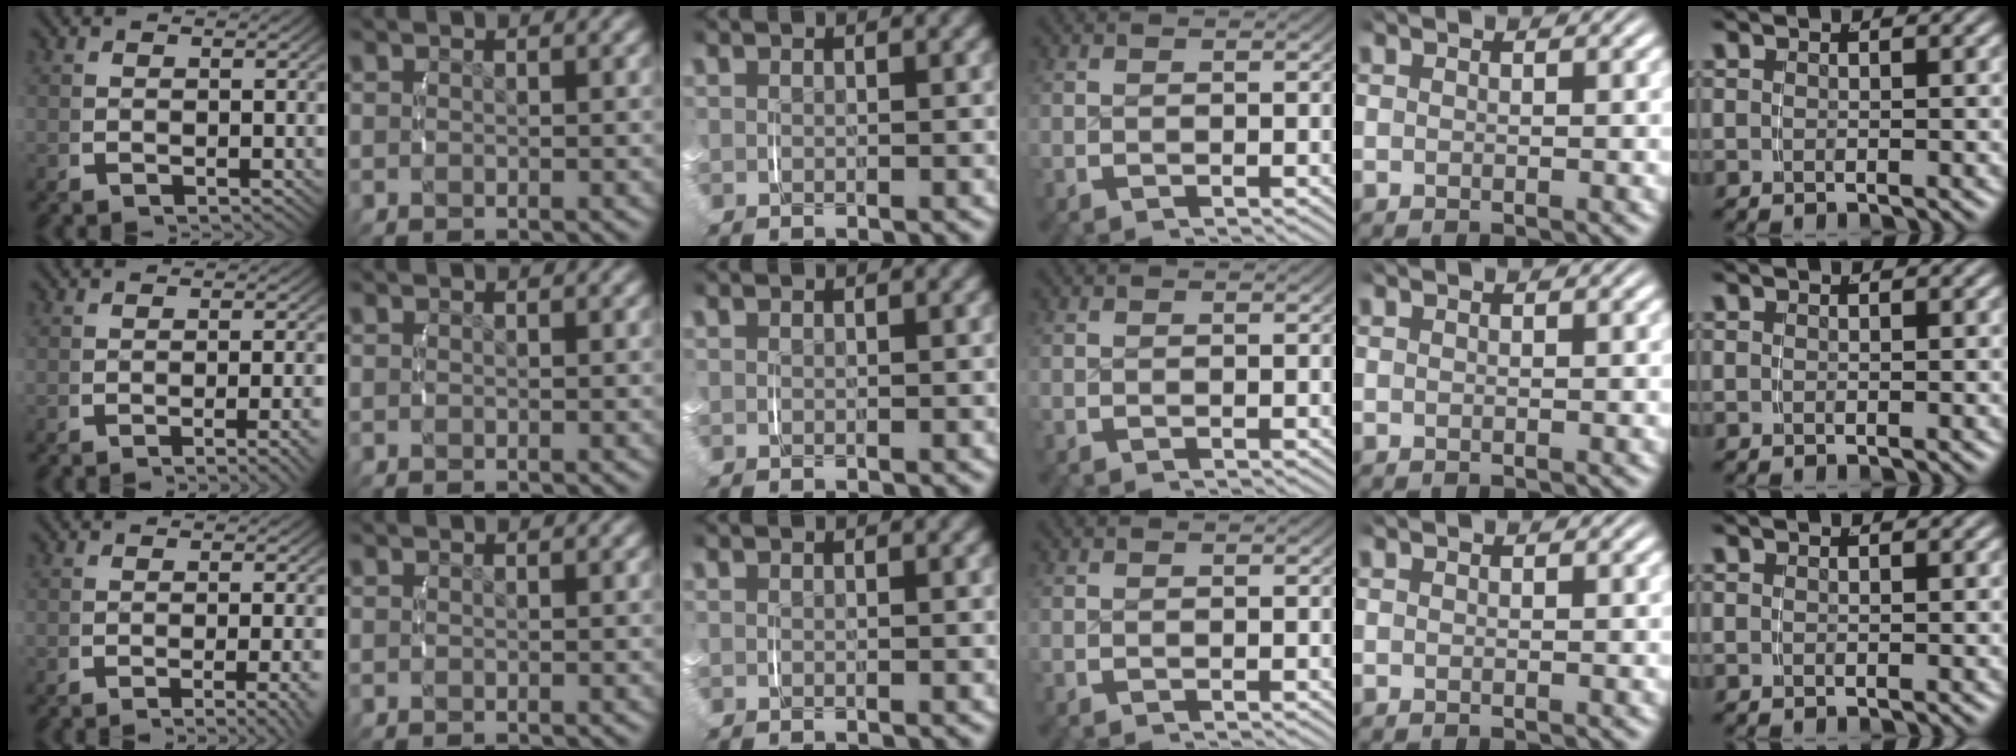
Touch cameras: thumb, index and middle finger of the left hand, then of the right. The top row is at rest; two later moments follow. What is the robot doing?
{"motion": "lift_and_place", "object": "dispenser bottle"}